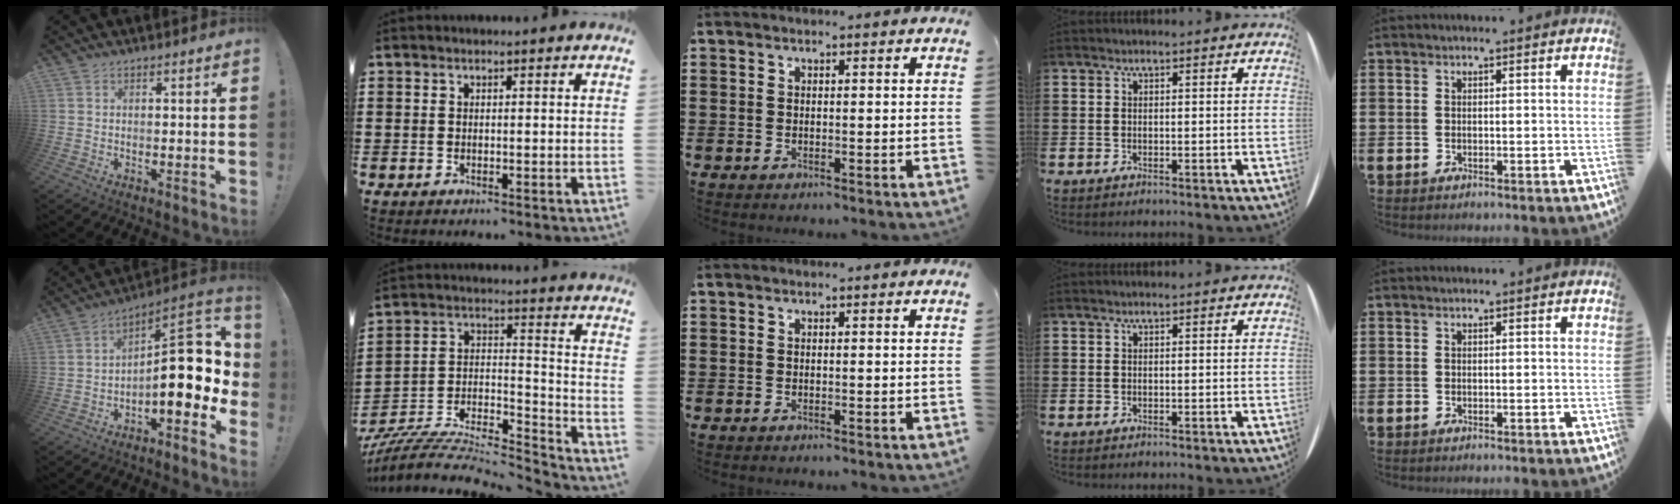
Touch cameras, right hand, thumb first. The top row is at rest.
{"thumb": {"total": 17.7, "force": [-1.1, 7.4, 16.1], "torque": [-0.221, 0.007, -0.010]}, "index": {"total": 7.3, "force": [-6.7, 1.7, 2.3], "torque": [-0.047, -0.004, -0.134]}}